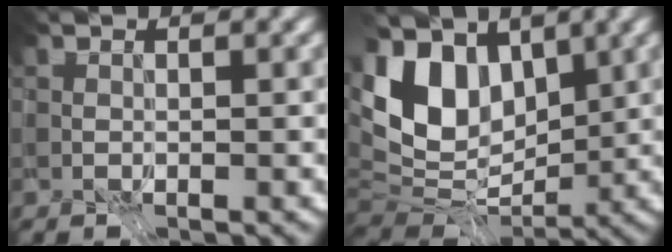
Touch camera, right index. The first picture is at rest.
{"total": 8.0, "force": [1.7, 4.6, 6.3], "torque": [-0.124, 0.008, 0.034]}